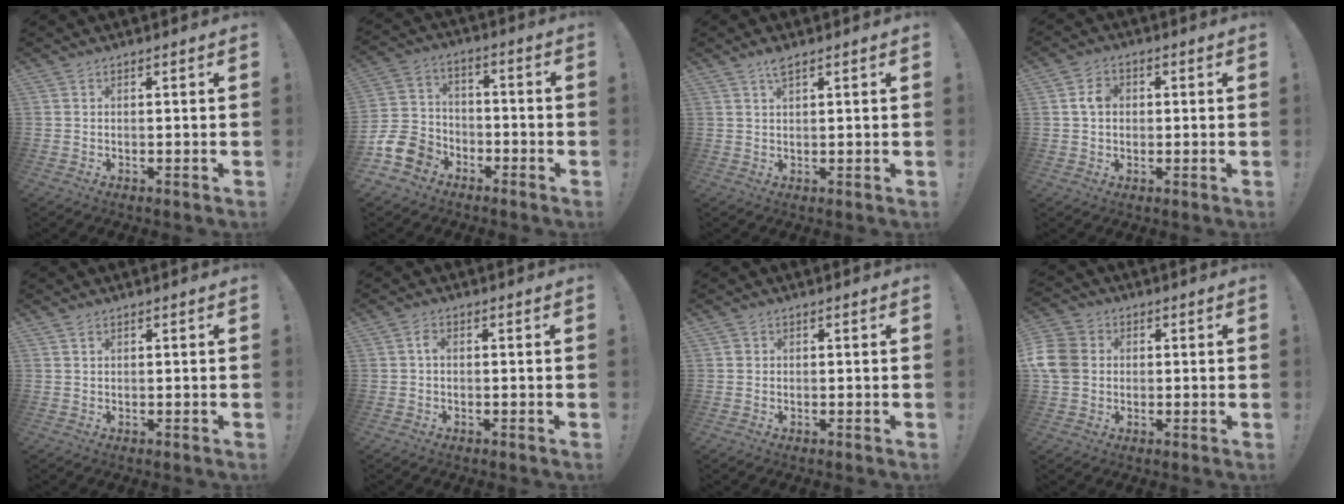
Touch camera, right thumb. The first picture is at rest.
{"total": 12.3, "force": [-7.1, 8.9, 4.4], "torque": [-0.103, 0.050, -0.130]}
{"total": 2.8, "force": [1.8, 0.7, 2.0], "torque": [-0.037, -0.005, 0.031]}
{"total": 6.0, "force": [0.7, 4.6, 3.8], "torque": [-0.068, 0.014, 0.014]}
{"total": 0.8, "force": [0.5, 0.4, 0.5], "torque": [-0.002, -0.003, 0.008]}
{"total": 1.5, "force": [-0.3, 0.8, 1.2], "torque": [-0.024, 0.005, -0.007]}
{"total": 0.8, "force": [0.1, 0.8, 0.1], "torque": [0.000, 0.002, 0.002]}
{"total": 9.8, "force": [0.5, 8.3, 5.1], "torque": [-0.101, 0.013, 0.013]}